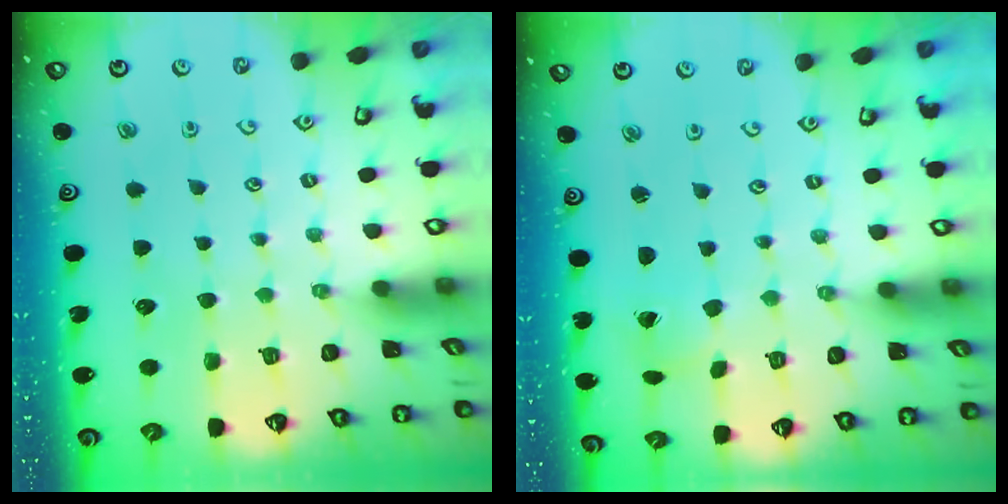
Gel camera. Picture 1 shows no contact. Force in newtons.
{"total": 1.3, "press": 1.2, "slide": 0.2}